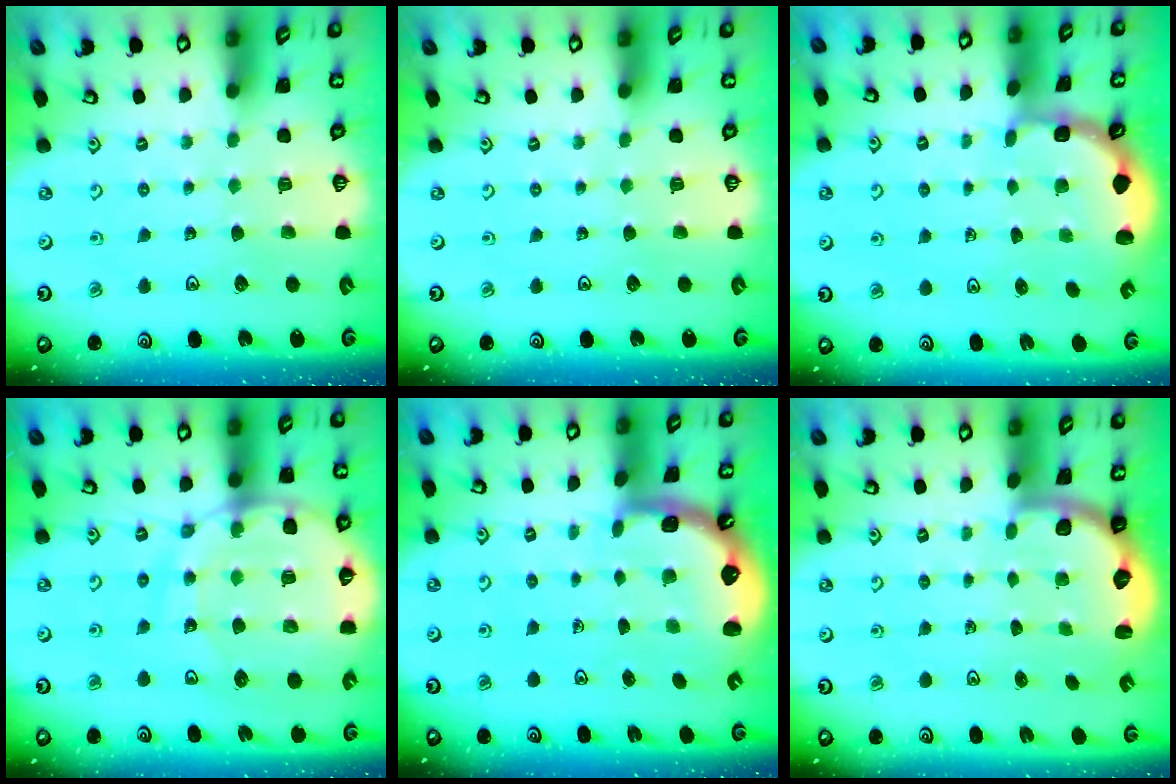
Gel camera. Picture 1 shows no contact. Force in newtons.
{"total": 0.0}
{"total": 1.7, "press": 1.4, "slide": 0.9}
{"total": 19.4, "press": 19.2, "slide": 3.3}
{"total": 1.4, "press": 1.4, "slide": 0.1}
{"total": 2.5, "press": 2.2, "slide": 1.3}